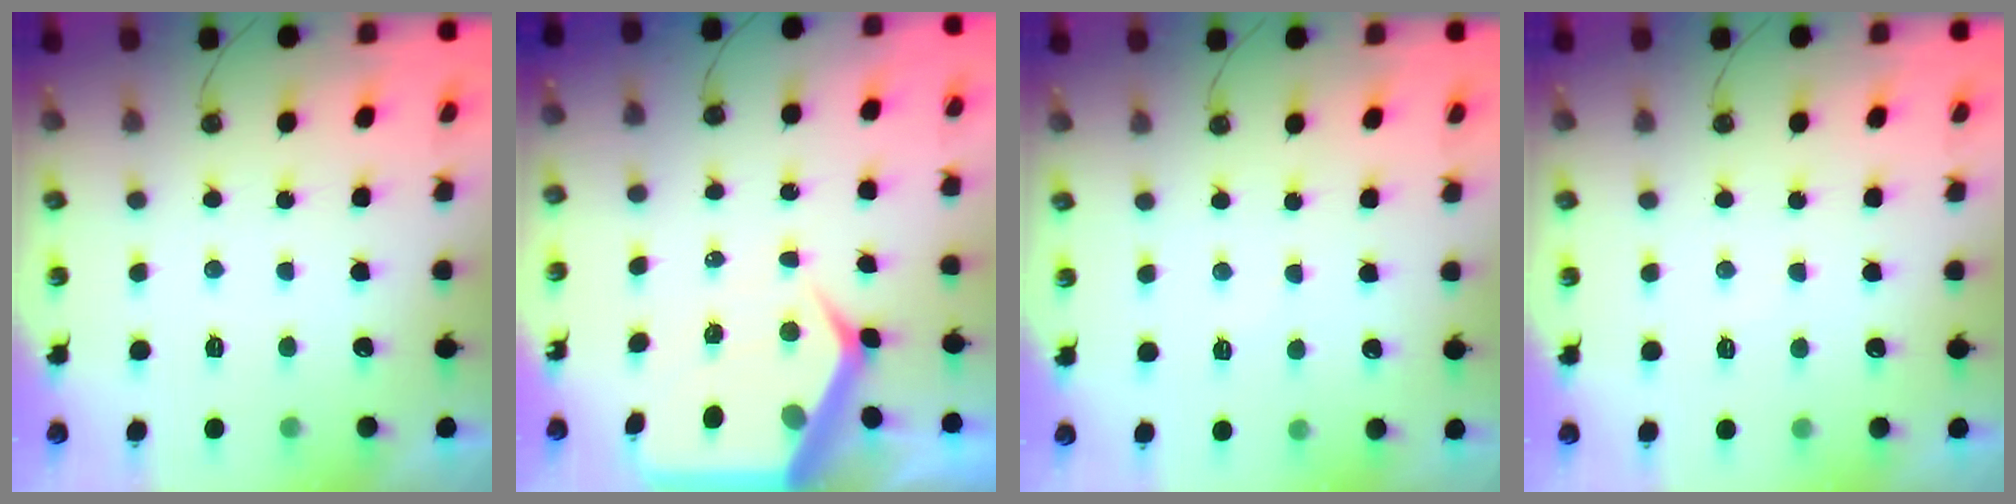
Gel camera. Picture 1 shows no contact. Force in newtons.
{"total": 10.0, "press": 9.9, "slide": 1.0}
{"total": 5.4, "press": 5.4, "slide": 0.7}
{"total": 4.2, "press": 4.2, "slide": 0.7}